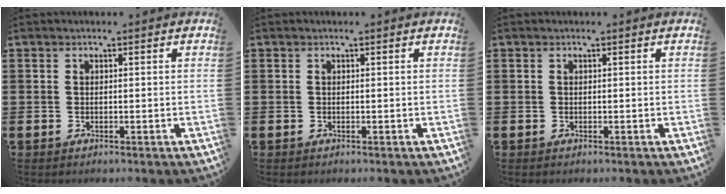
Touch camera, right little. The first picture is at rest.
{"total": 0.0}
{"total": 0.0}